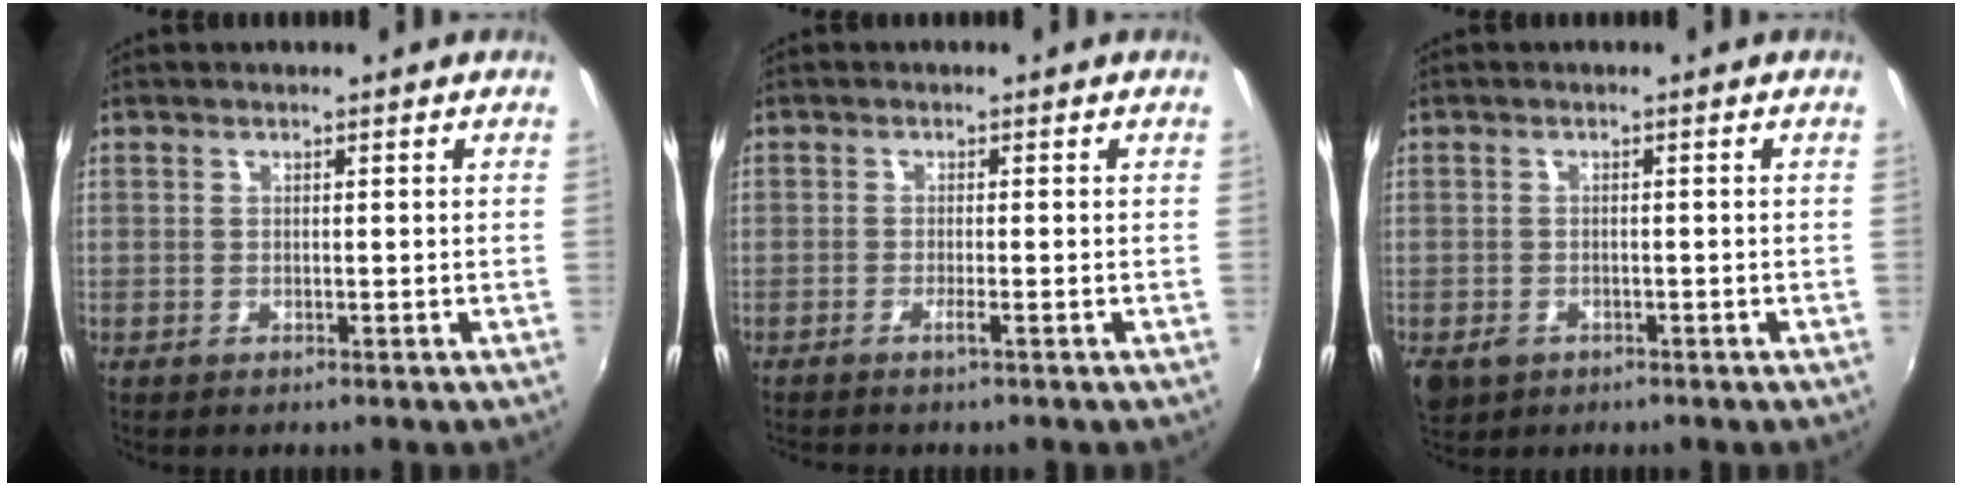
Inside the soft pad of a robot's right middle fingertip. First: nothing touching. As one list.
[{"total": 1.2, "force": [-0.8, -0.5, 0.8], "torque": [-0.019, 0.003, -0.017]}, {"total": 4.5, "force": [-2.2, 3.2, 2.2], "torque": [-0.051, -0.013, -0.035]}]